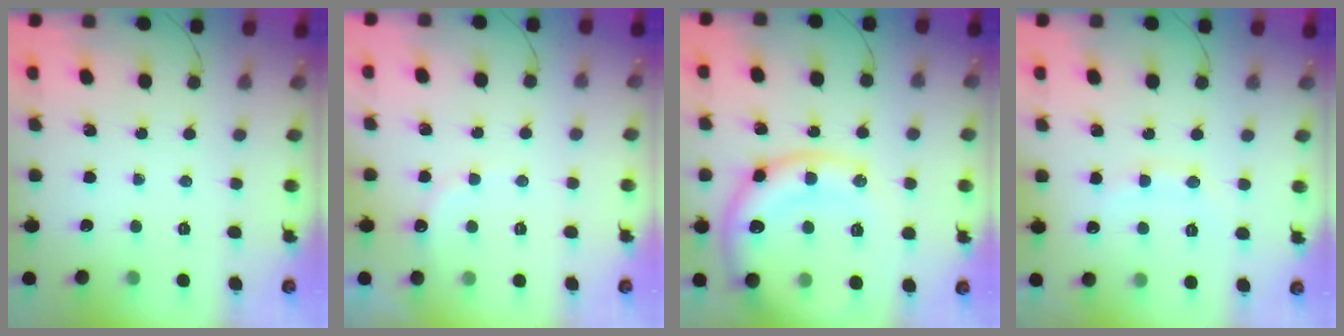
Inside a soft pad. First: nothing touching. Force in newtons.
{"total": 7.6, "press": 7.5, "slide": 1.1}
{"total": 17.6, "press": 17.5, "slide": 2.1}
{"total": 8.9, "press": 8.9, "slide": 0.9}